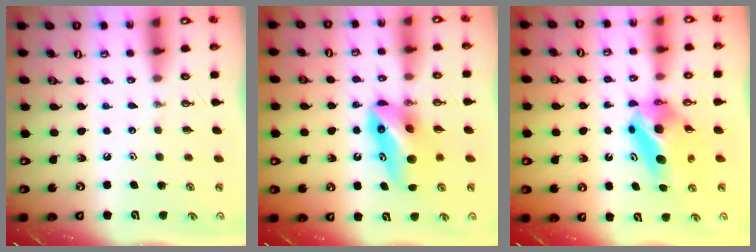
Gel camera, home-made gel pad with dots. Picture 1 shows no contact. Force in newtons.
{"total": 9.8, "press": 9.1, "slide": 3.6}
{"total": 9.2, "press": 6.9, "slide": 6.0}